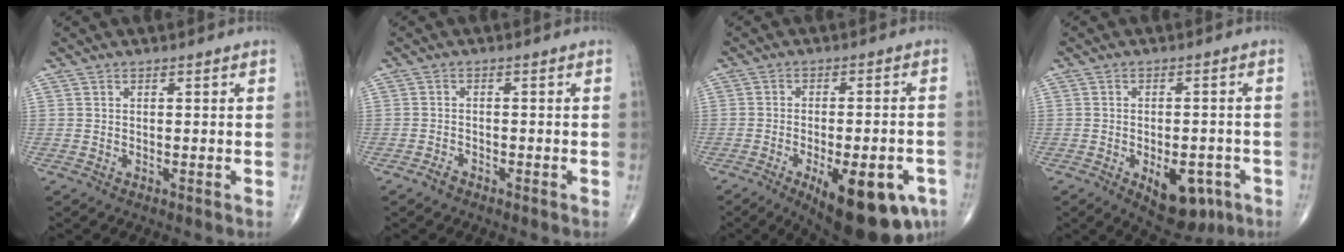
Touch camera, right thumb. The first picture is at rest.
{"total": 1.5, "force": [-1.2, 0.7, 0.5], "torque": [-0.014, 0.005, -0.022]}
{"total": 18.2, "force": [-8.5, 6.8, 14.6], "torque": [-0.152, 0.012, -0.105]}
{"total": 10.1, "force": [-4.3, 5.4, 7.4], "torque": [-0.079, 0.011, -0.048]}